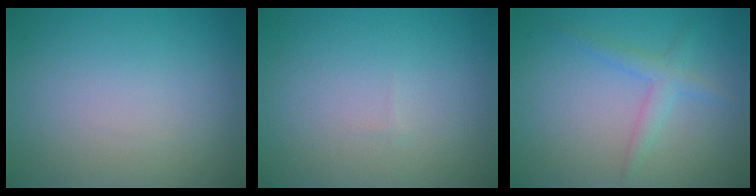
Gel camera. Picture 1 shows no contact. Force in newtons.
{"total": 0.0}
{"total": 2.0, "press": 2.0, "slide": 0.0}